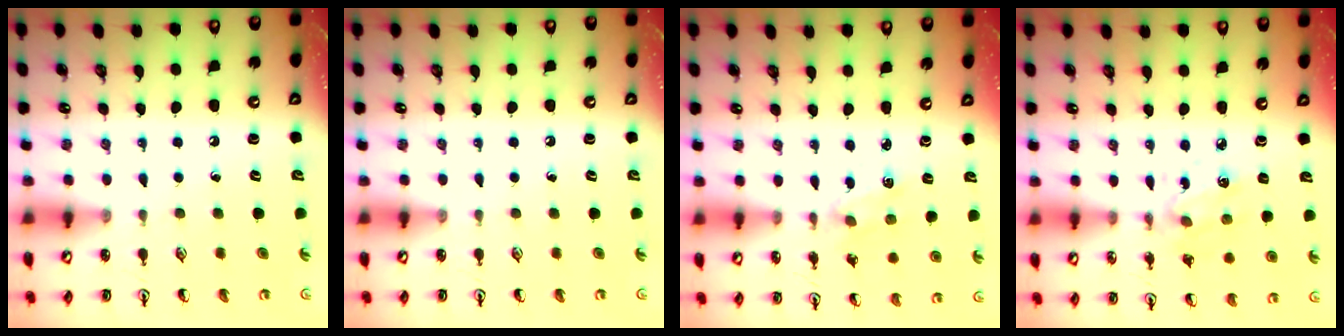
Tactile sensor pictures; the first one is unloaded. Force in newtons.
{"total": 0.0}
{"total": 1.8, "press": 1.7, "slide": 0.5}
{"total": 5.0, "press": 4.7, "slide": 1.7}